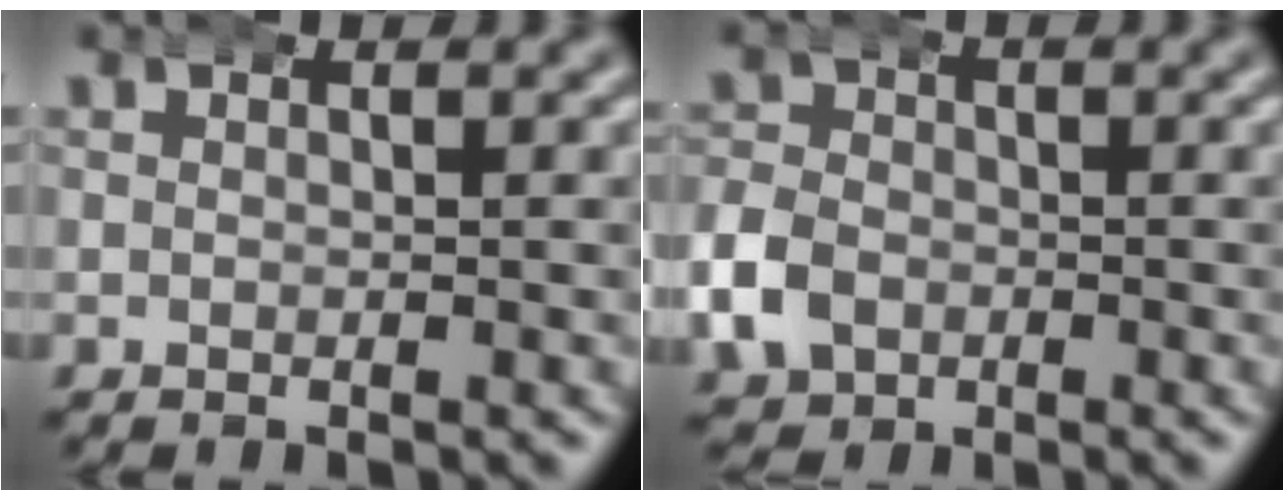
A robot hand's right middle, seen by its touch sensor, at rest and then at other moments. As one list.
[{"total": 3.9, "force": [-1.6, 3.3, 1.3], "torque": [-0.033, -0.003, -0.034]}]